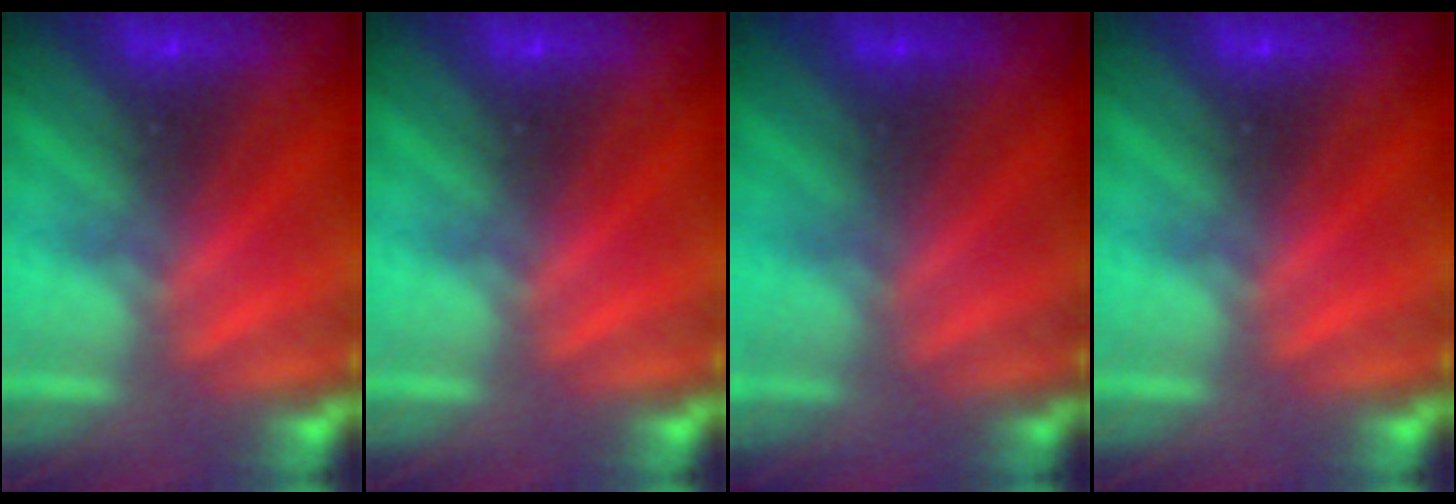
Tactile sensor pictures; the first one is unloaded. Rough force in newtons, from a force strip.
{"total": 0.0}
{"total": 2.5}
{"total": 0.0}